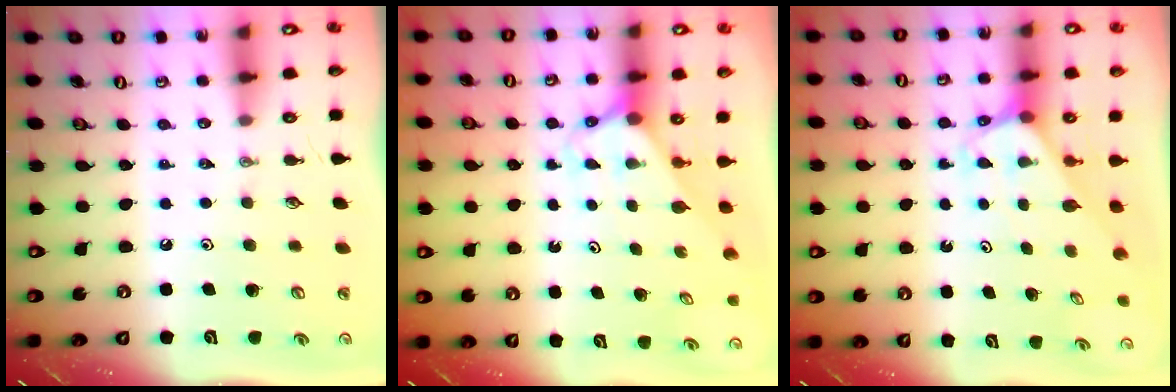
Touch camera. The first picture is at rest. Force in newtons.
{"total": 2.4, "press": 2.4, "slide": 0.1}
{"total": 2.5, "press": 2.5, "slide": 0.1}